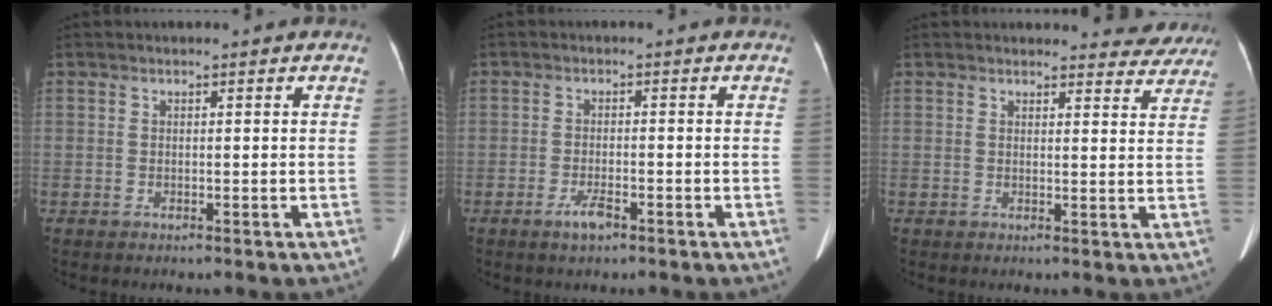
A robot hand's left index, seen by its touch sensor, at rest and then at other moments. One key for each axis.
{"total": 2.8, "fx": -1.8, "fy": 0.7, "fz": 2.0, "tx": -0.042, "ty": -0.001, "tz": -0.032}
{"total": 7.7, "fx": 7.4, "fy": 2.1, "fz": 0.4, "tx": 0.028, "ty": -0.018, "tz": 0.054}